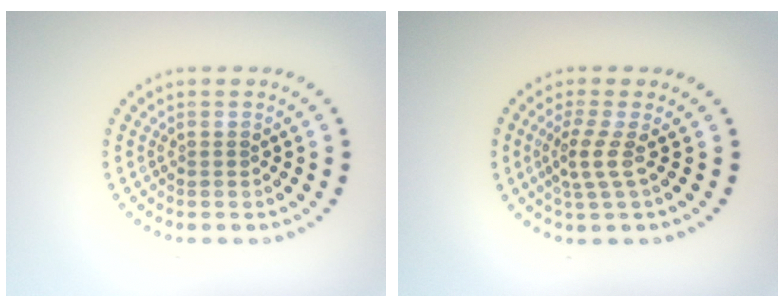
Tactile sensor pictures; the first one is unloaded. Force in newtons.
{"total": 2.4, "press": 1.6, "slide": 1.7}